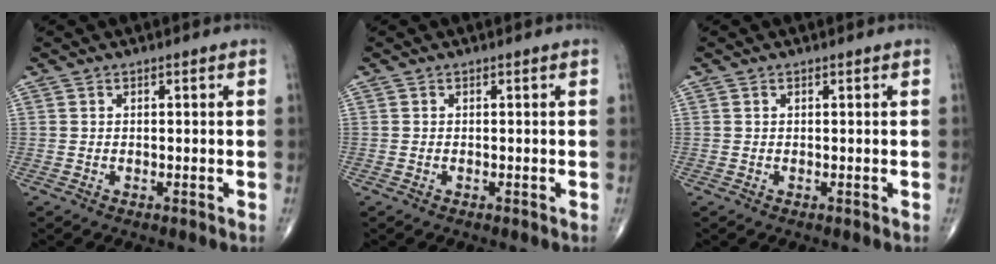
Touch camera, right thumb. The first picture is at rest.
{"total": 0.0}
{"total": 0.0}